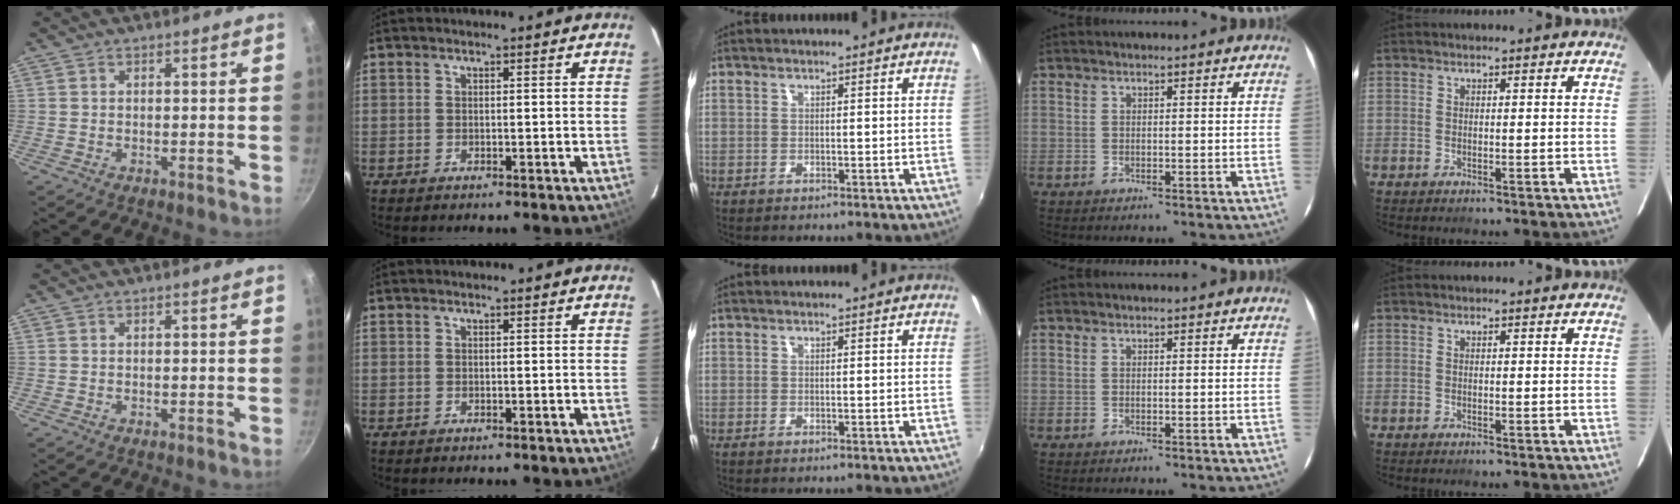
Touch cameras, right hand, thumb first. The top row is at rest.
{}